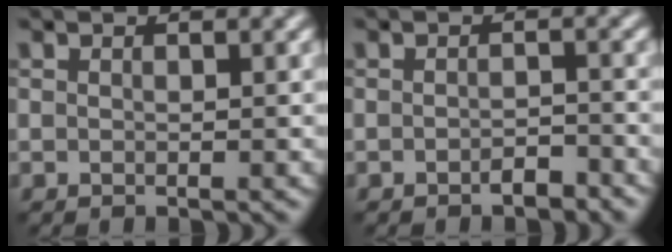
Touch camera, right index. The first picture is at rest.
{"total": 1.5, "force": [-1.1, 0.5, 0.8], "torque": [-0.012, 0.002, -0.019]}